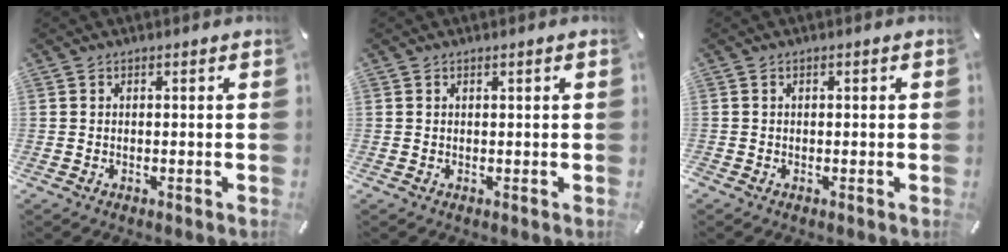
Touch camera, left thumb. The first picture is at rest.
{"total": 0.0}
{"total": 0.6, "force": [-0.3, 0.5, 0.2], "torque": [-0.004, 0.002, -0.007]}